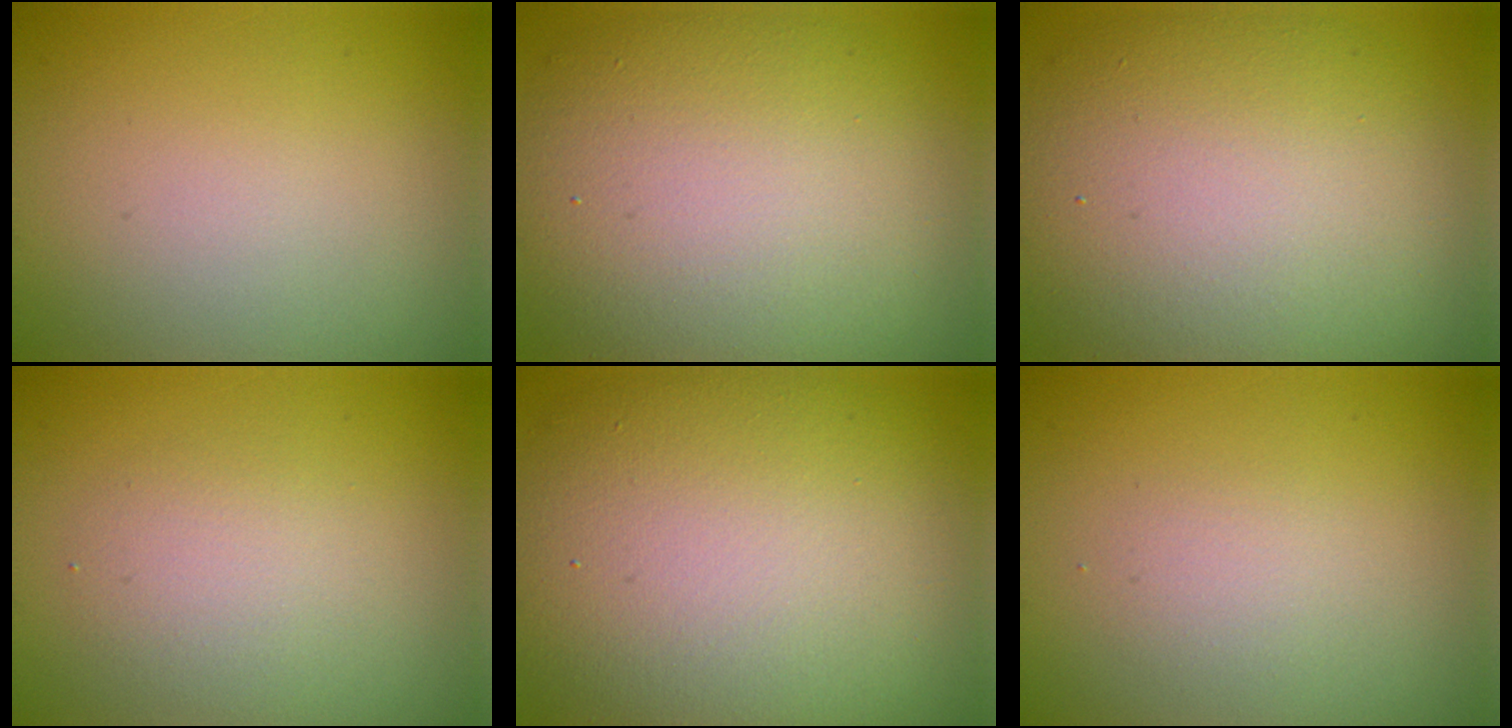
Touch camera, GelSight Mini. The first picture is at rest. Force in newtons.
{"total": 11.4, "press": 11.3, "slide": 1.1}
{"total": 11.7, "press": 11.6, "slide": 1.3}
{"total": 2.3, "press": 2.3, "slide": 0.2}
{"total": 13.8, "press": 13.7, "slide": 1.3}
{"total": 1.4, "press": 1.4, "slide": 0.1}